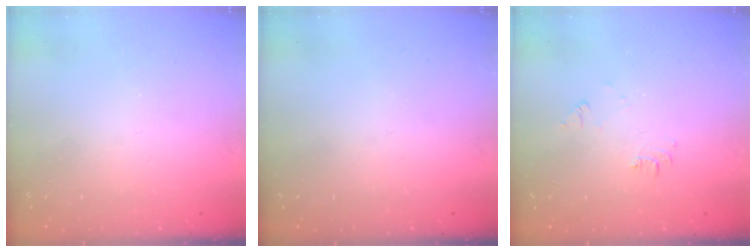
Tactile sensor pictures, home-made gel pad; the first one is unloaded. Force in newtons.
{"total": 0.0}
{"total": 5.1, "press": 5.1, "slide": 0.7}